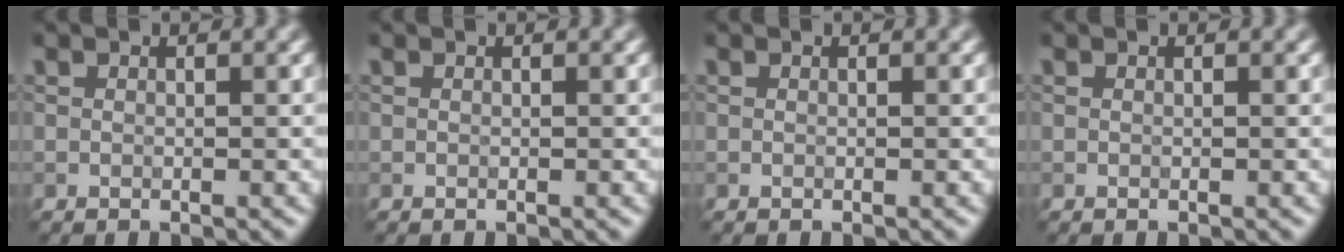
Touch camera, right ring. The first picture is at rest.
{"total": 0.0}
{"total": 0.0}
{"total": 0.0}